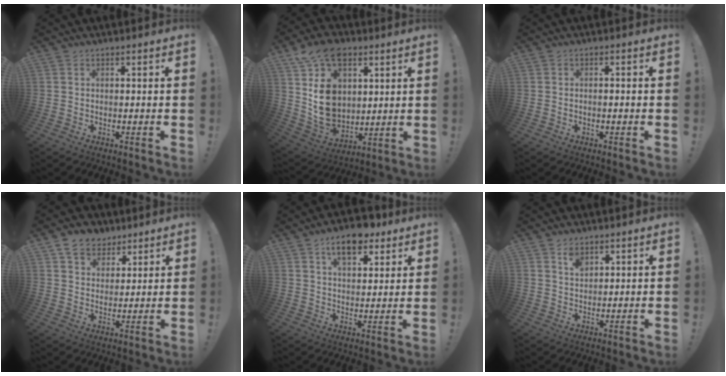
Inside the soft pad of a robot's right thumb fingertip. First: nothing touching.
{"total": 19.3, "force": [6.6, 13.9, 11.7], "torque": [-0.229, -0.040, 0.123]}
{"total": 0.9, "force": [-0.7, 0.2, 0.6], "torque": [-0.011, 0.004, -0.011]}
{"total": 8.2, "force": [5.4, 5.9, 1.5], "torque": [-0.019, -0.031, 0.105]}
{"total": 10.3, "force": [6.4, 5.5, 5.9], "torque": [-0.085, -0.027, 0.114]}
{"total": 3.8, "force": [2.6, 2.2, 1.7], "torque": [-0.014, -0.020, 0.045]}